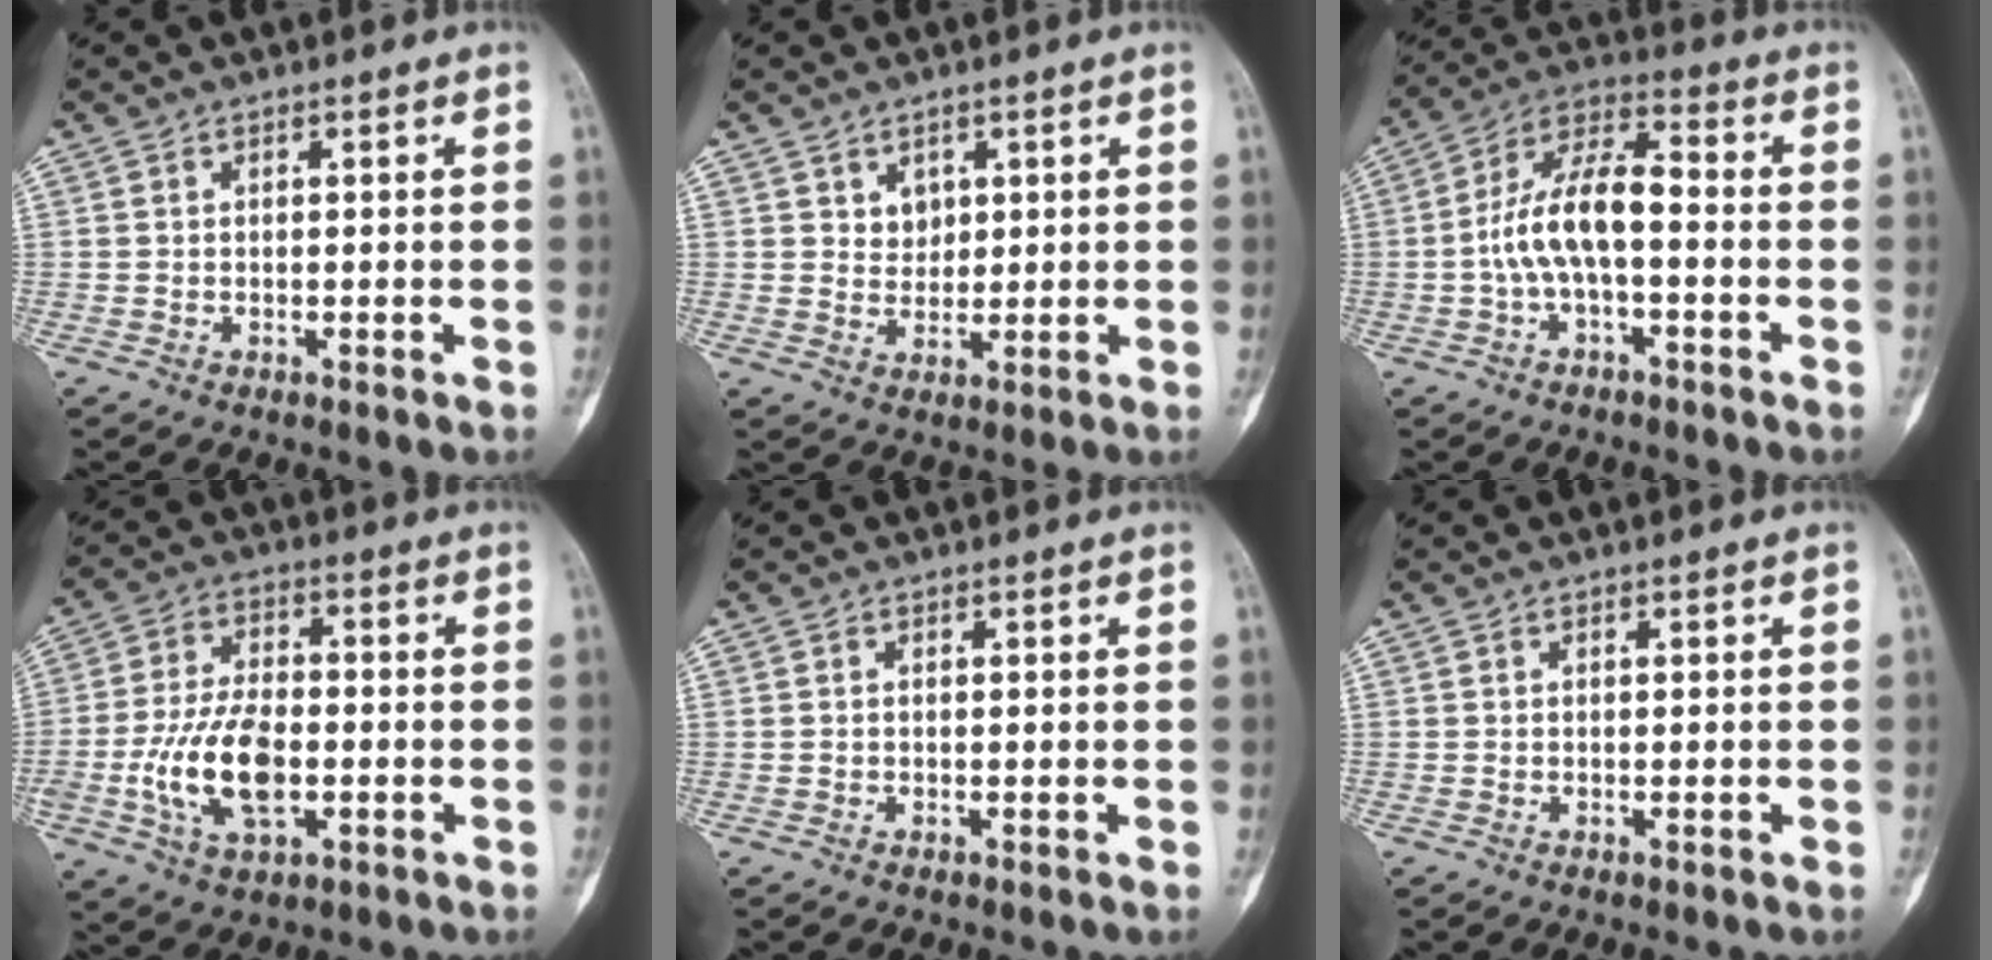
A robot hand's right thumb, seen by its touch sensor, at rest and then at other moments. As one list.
[{"total": 3.0, "force": [1.4, 2.3, 1.1], "torque": [-0.002, -0.011, 0.028]}, {"total": 11.1, "force": [-1.6, 4.8, 9.9], "torque": [-0.188, 0.046, -0.035]}, {"total": 13.2, "force": [-2.7, 7.0, 10.8], "torque": [-0.207, 0.011, -0.048]}, {"total": 0.0}, {"total": 0.0}]